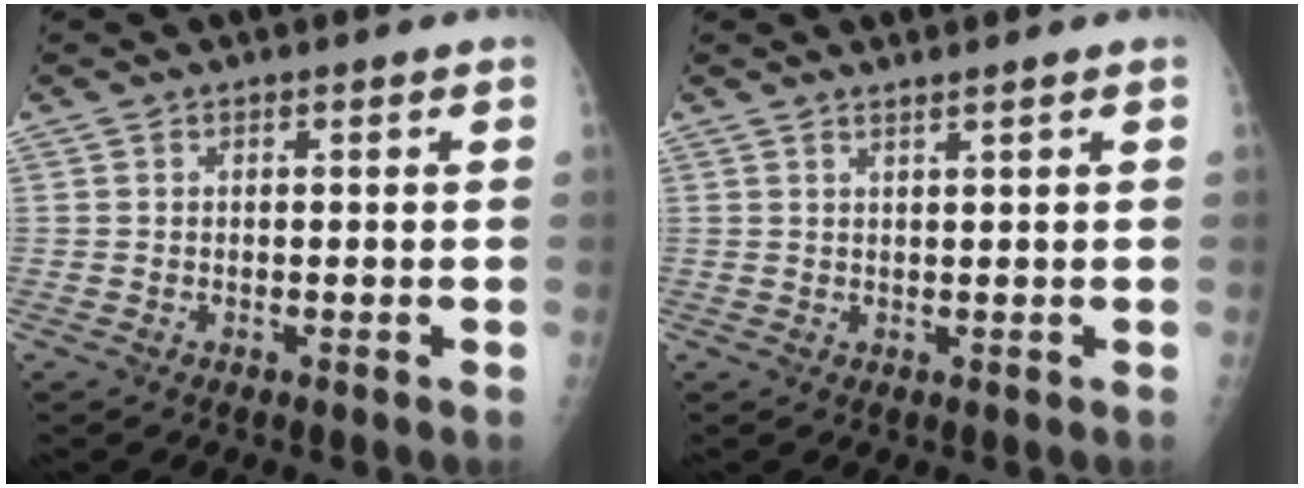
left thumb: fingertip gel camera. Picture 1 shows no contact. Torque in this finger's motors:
{"motor_torque": [-0.31, 0.12, -0.18, -0.18, -0.05]}